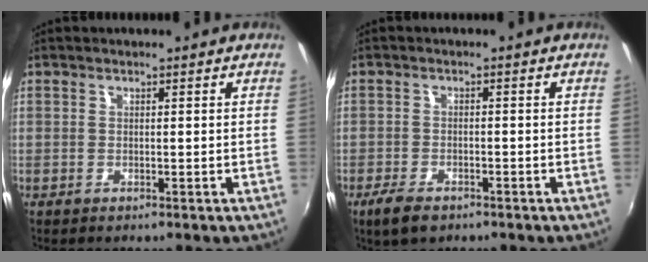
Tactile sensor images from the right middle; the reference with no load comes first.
{"total": 4.9, "force": [-3.3, 2.2, 2.8], "torque": [-0.075, -0.012, -0.060]}